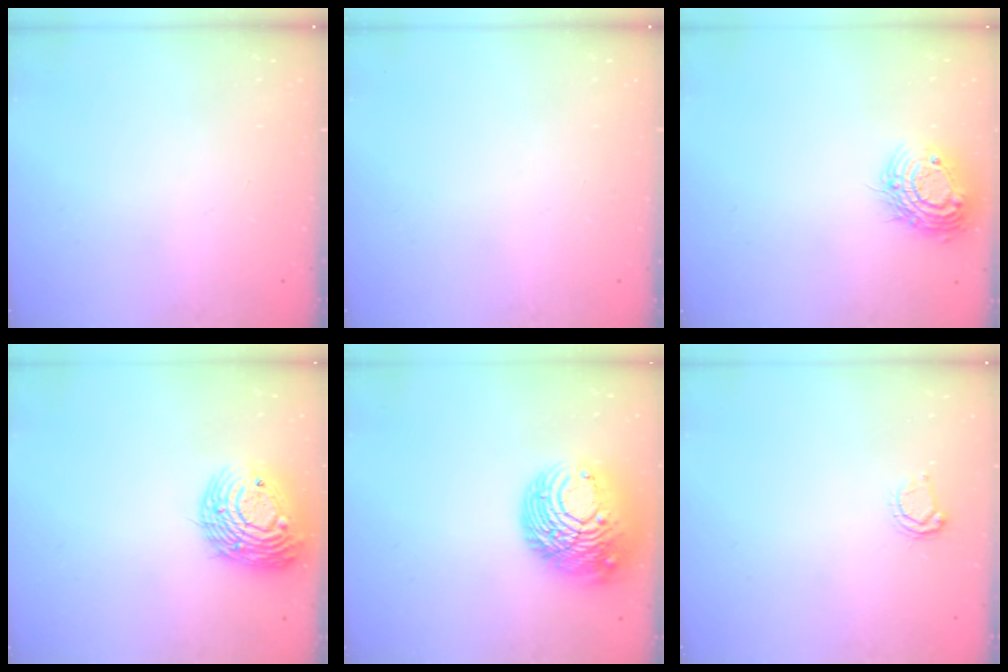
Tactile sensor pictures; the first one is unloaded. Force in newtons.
{"total": 0.0}
{"total": 12.7, "press": 12.7, "slide": 0.8}
{"total": 14.7, "press": 14.5, "slide": 2.2}
{"total": 15.5, "press": 15.4, "slide": 1.5}
{"total": 3.8, "press": 3.8, "slide": 0.5}